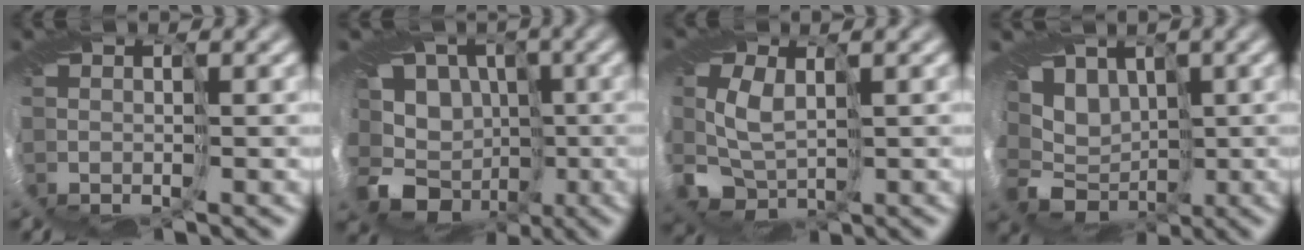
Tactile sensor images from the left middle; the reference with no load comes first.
{"total": 12.8, "force": [-4.9, 10.4, 5.7], "torque": [-0.099, -0.018, -0.112]}
{"total": 2.7, "force": [-0.4, 2.0, 1.9], "torque": [-0.051, -0.009, -0.009]}
{"total": 9.3, "force": [-1.2, 7.8, 4.8], "torque": [-0.079, -0.003, -0.044]}